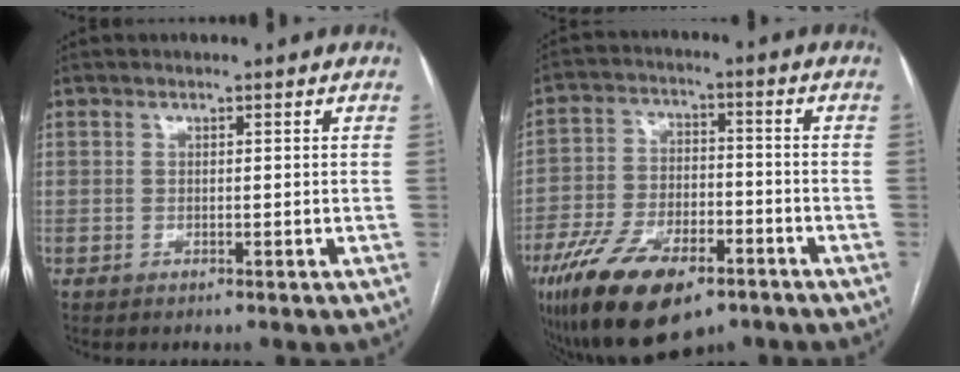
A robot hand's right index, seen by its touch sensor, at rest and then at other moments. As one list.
[{"total": 15.3, "force": [-9.6, 6.7, 9.8], "torque": [-0.182, -0.008, -0.163]}]